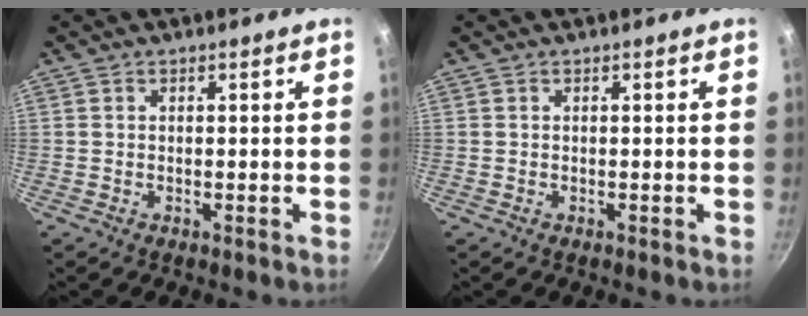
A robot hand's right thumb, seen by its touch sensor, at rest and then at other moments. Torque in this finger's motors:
{"motor_torque": [-0.01, 0.01, 0.00, 0.00, 0.00]}